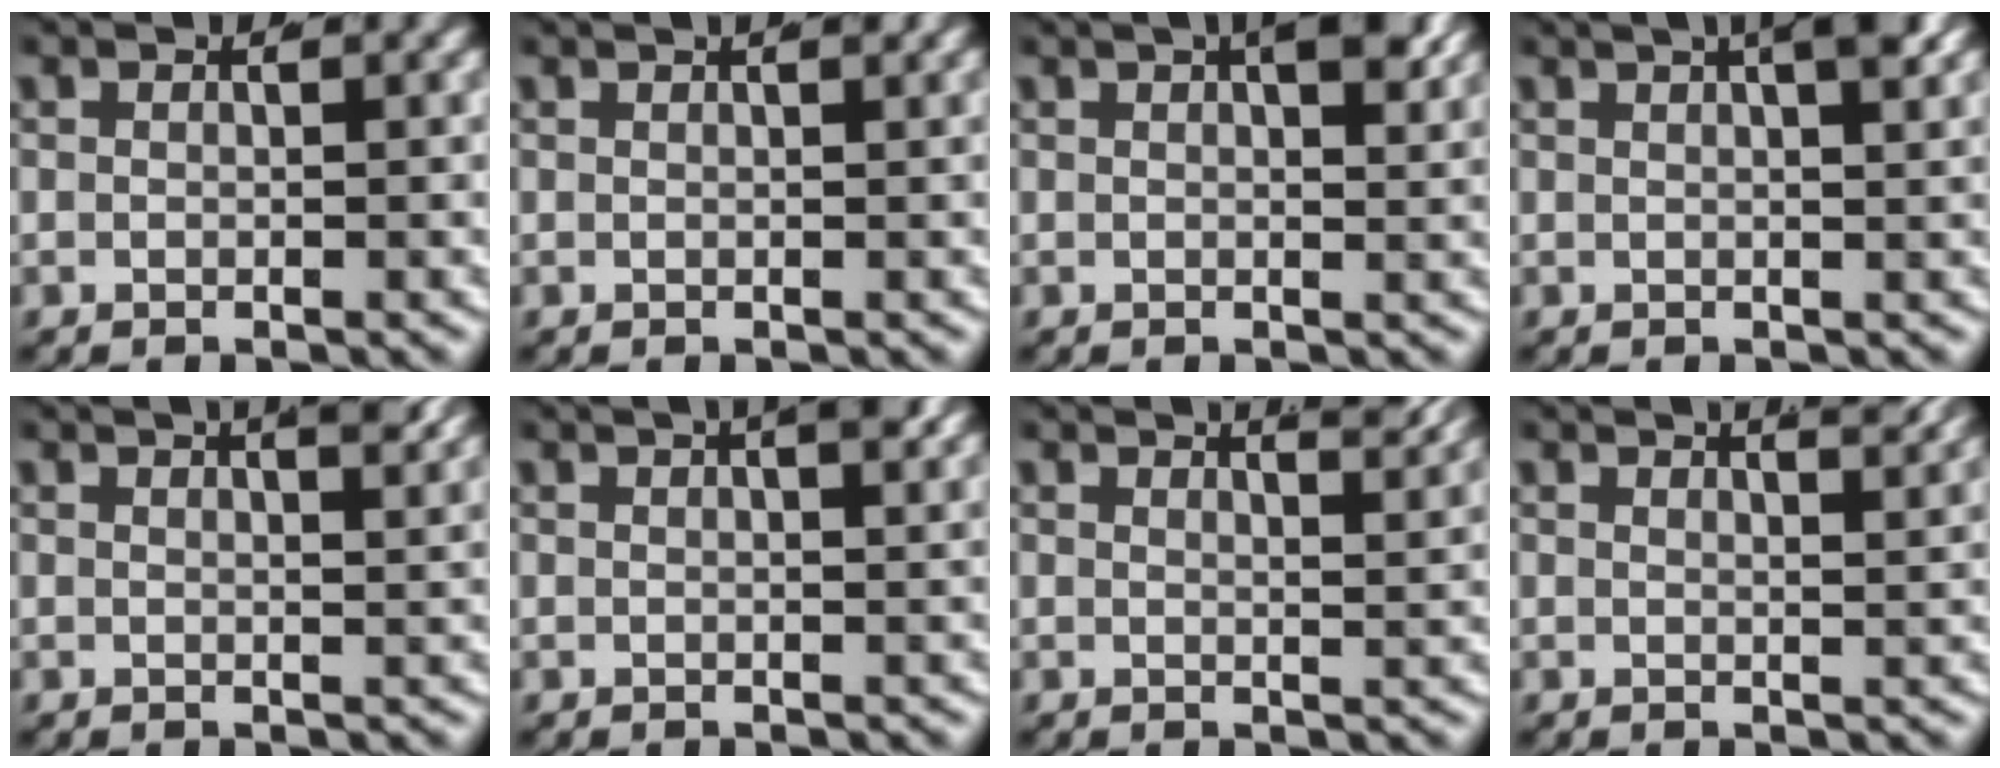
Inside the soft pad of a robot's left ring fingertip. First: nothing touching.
{"total": 1.3, "force": [1.0, -0.1, 0.9], "torque": [-0.003, 0.010, 0.011]}
{"total": 3.4, "force": [1.6, 0.8, 3.0], "torque": [-0.032, 0.008, 0.020]}
{"total": 6.3, "force": [3.2, 2.1, 5.1], "torque": [-0.058, 0.023, 0.039]}
{"total": 4.4, "force": [2.9, 0.9, 3.2], "torque": [-0.031, 0.008, 0.042]}
{"total": 3.6, "force": [2.0, 0.7, 3.0], "torque": [-0.030, 0.014, 0.027]}
{"total": 5.0, "force": [3.9, 0.9, 2.9], "torque": [-0.029, 0.004, 0.058]}
{"total": 4.6, "force": [3.4, 0.9, 2.9], "torque": [-0.026, 0.007, 0.051]}